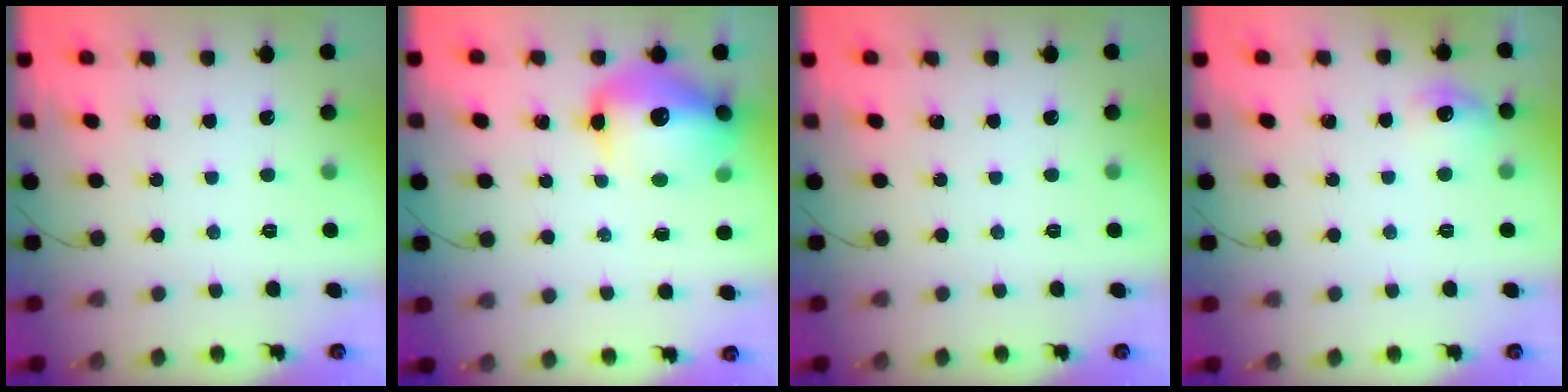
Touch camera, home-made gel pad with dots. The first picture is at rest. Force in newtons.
{"total": 15.6, "press": 15.0, "slide": 4.2}
{"total": 0.0}
{"total": 7.5, "press": 7.4, "slide": 1.5}